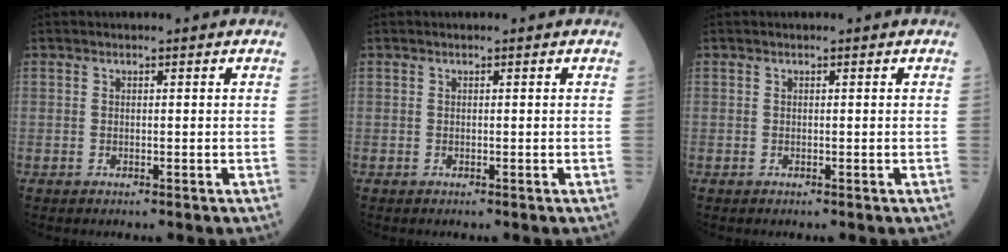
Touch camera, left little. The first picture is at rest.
{"total": 0.0}
{"total": 0.0}